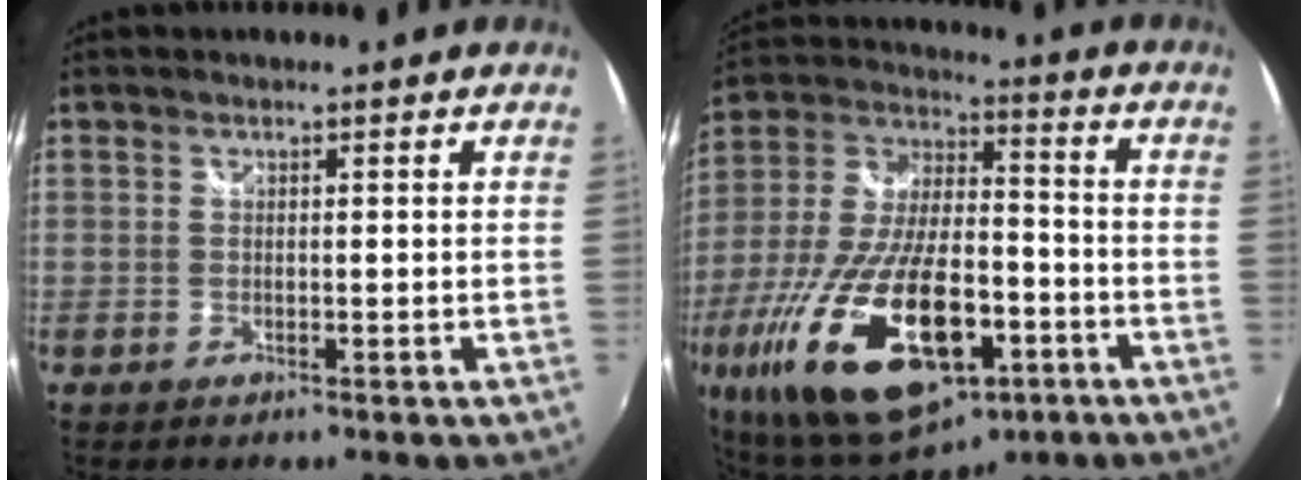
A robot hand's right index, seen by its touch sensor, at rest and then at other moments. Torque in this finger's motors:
{"motor_torque": [1.76, -0.37, 0.22, 0.02]}